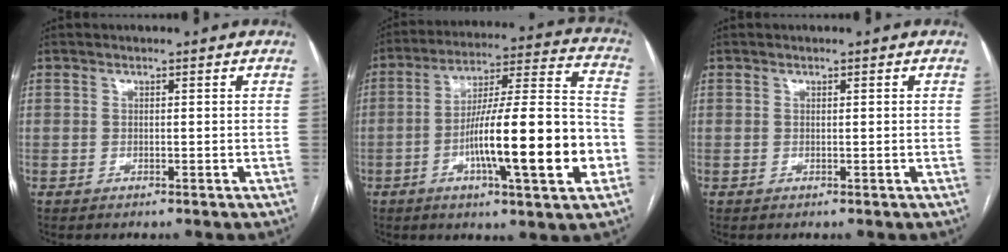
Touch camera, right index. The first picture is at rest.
{"total": 19.8, "force": [-5.6, 1.8, 18.9], "torque": [-0.288, 0.009, -0.083]}
{"total": 0.0}